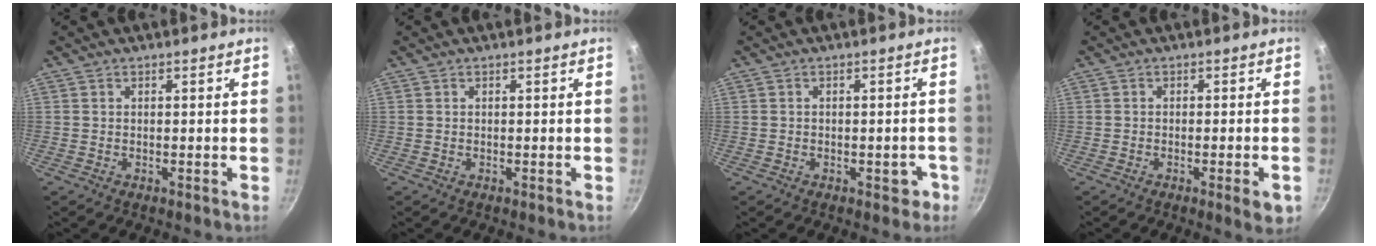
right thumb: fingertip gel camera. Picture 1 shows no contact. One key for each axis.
{"total": 0.0}
{"total": 2.8, "fx": -1.3, "fy": 1.7, "fz": 1.8, "tx": 0.000, "ty": 0.022, "tz": -0.009}
{"total": 4.2, "fx": -1.7, "fy": 0.8, "fz": 3.8, "tx": -0.050, "ty": 0.002, "tz": -0.021}